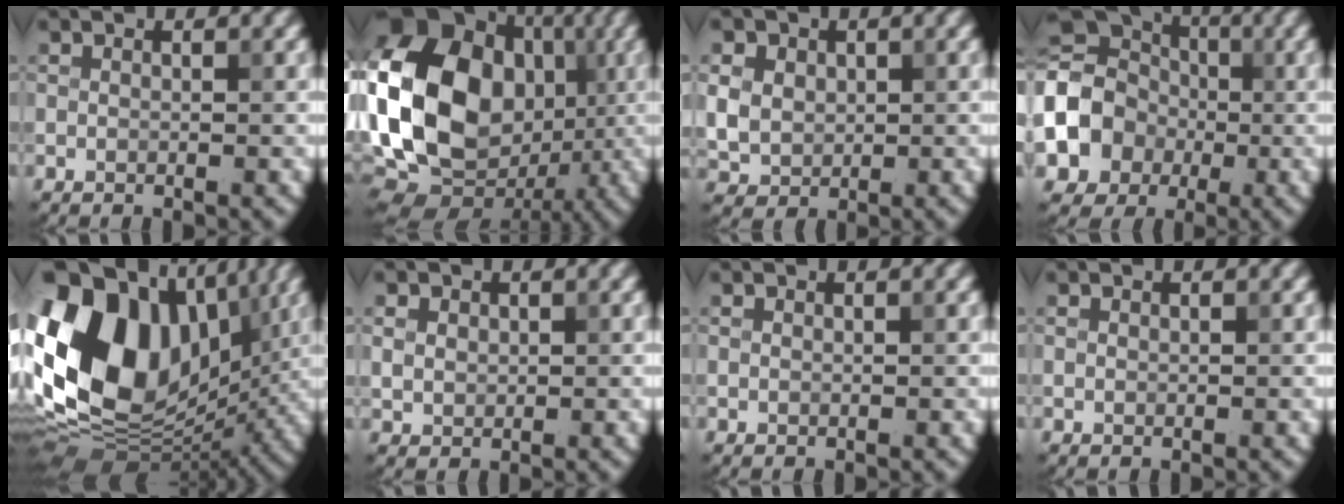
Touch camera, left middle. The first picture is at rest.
{"total": 17.4, "force": [0.1, 13.1, 11.4], "torque": [-0.237, 0.016, -0.020]}
{"total": 5.4, "force": [1.6, 4.5, 2.5], "torque": [-0.071, 0.017, 0.024]}
{"total": 10.5, "force": [-1.6, 8.9, 5.3], "torque": [-0.094, -0.013, -0.059]}
{"total": 18.5, "force": [3.4, 13.2, 12.5], "torque": [-0.277, 0.018, 0.061]}
{"total": 1.8, "force": [0.8, 1.5, 0.7], "torque": [-0.014, 0.001, 0.019]}
{"total": 0.0}
{"total": 0.0}